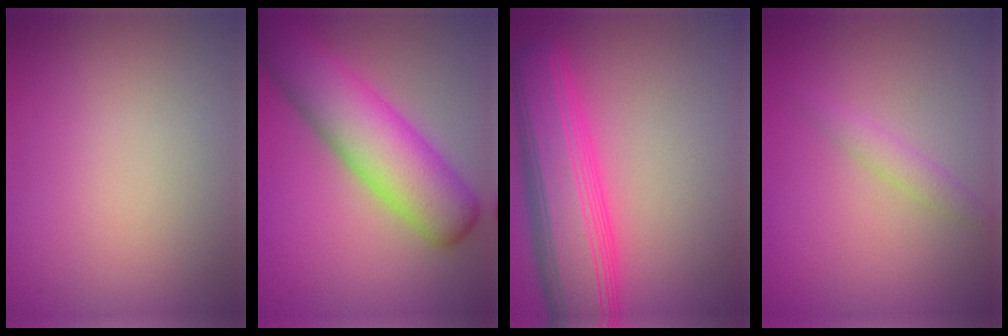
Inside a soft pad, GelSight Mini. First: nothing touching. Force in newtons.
{"total": 9.1, "press": 9.1, "slide": 0.2}
{"total": 8.9, "press": 8.9, "slide": 0.1}
{"total": 1.5, "press": 1.5, "slide": 0.1}